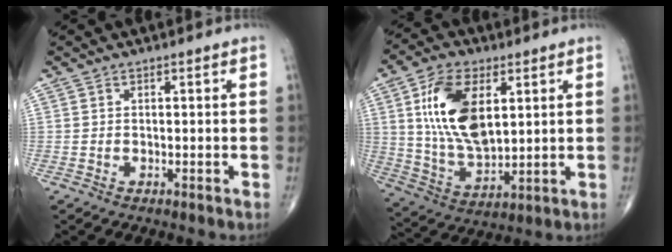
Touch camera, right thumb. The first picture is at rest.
{"total": 16.1, "force": [4.5, 8.6, 12.9], "torque": [-0.230, -0.017, 0.090]}